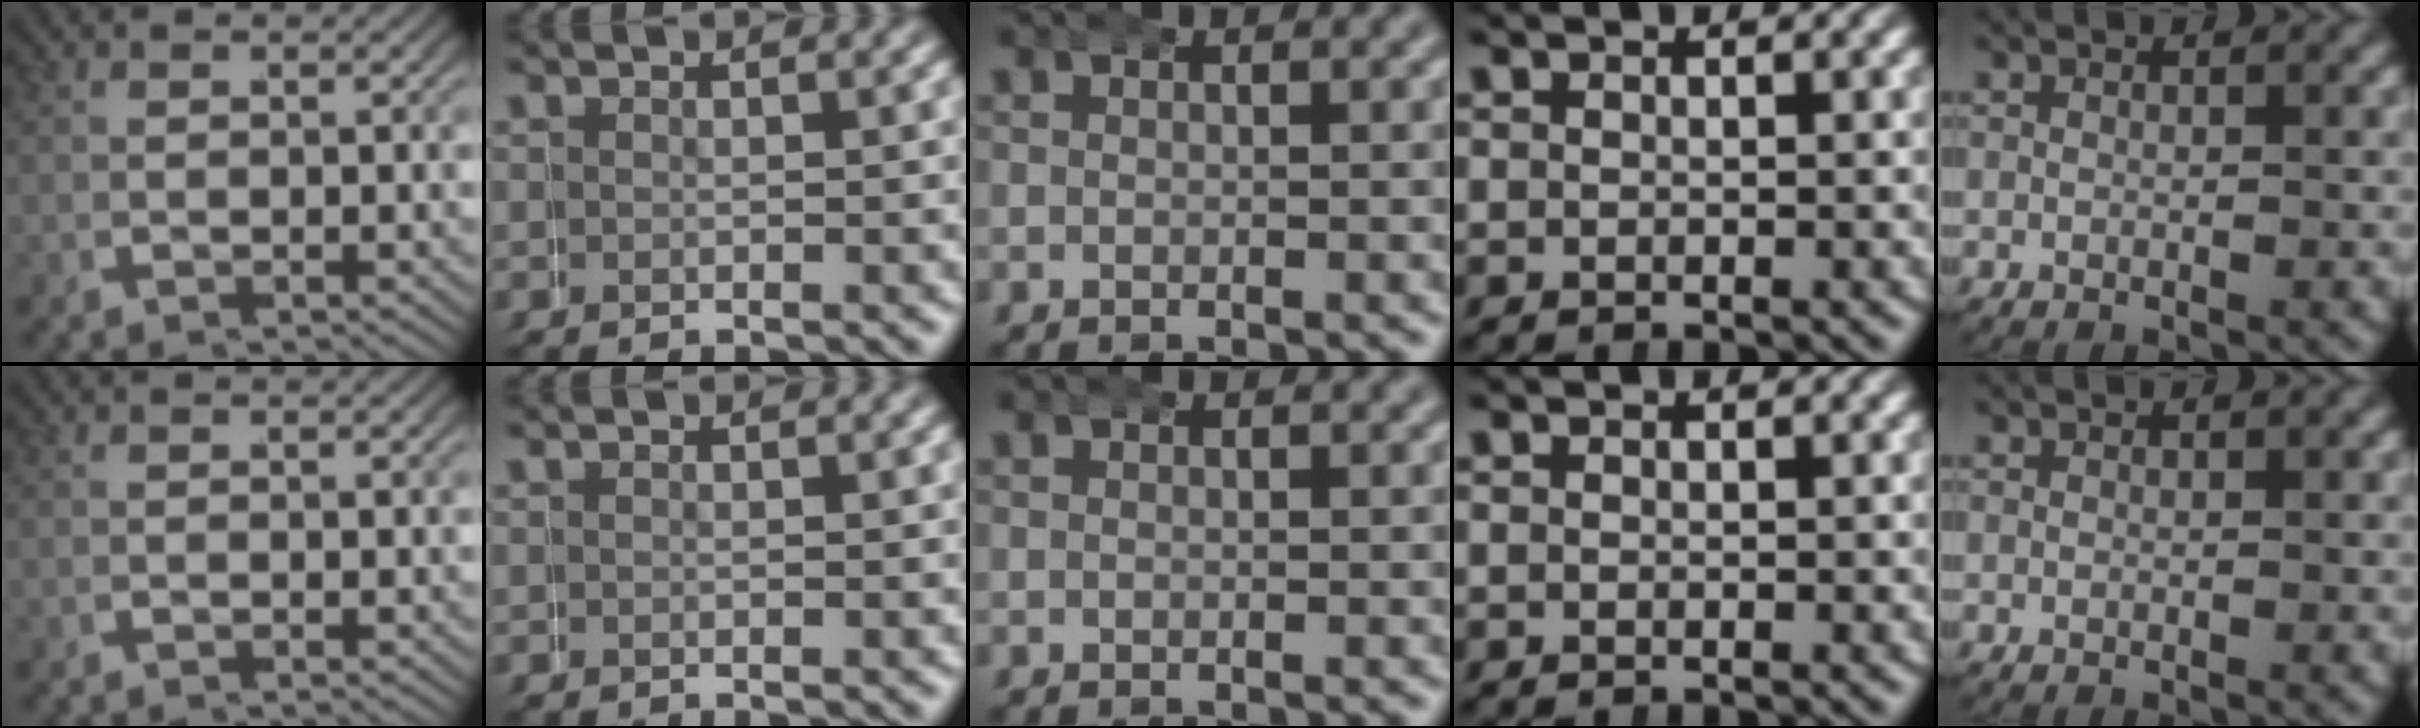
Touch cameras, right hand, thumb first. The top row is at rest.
{}